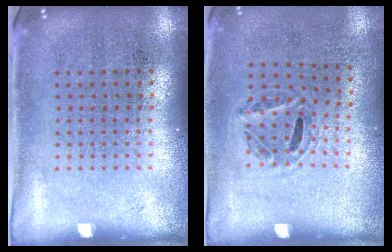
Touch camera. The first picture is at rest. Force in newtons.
{"total": 1.1, "press": 0.7, "slide": 0.9}